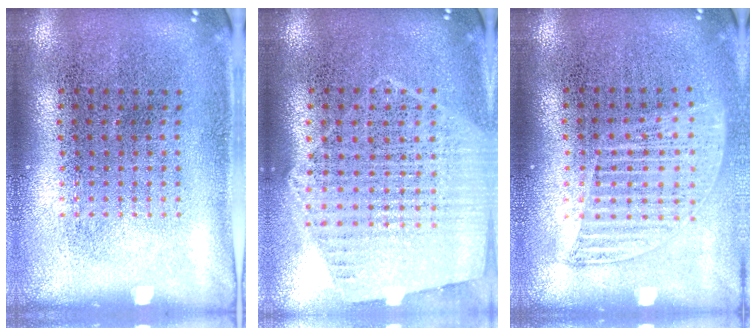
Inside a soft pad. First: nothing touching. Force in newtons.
{"total": 1.2, "press": 1.1, "slide": 0.3}
{"total": 1.2, "press": 1.1, "slide": 0.6}